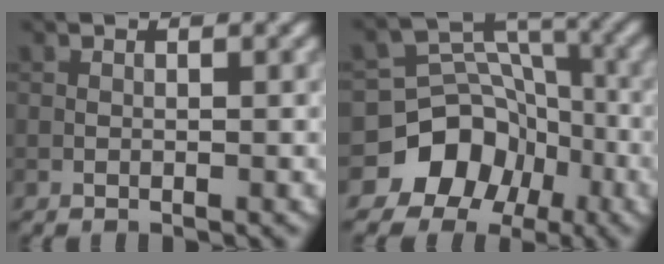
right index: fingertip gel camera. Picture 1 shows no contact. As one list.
[{"total": 8.3, "force": [-4.5, 6.8, 1.7], "torque": [-0.009, 0.011, -0.098]}]